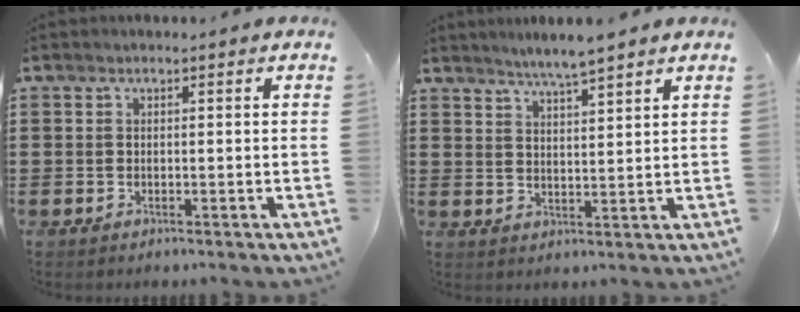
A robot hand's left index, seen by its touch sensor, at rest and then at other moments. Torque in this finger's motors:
{"motor_torque": [0.26, 0.07, 0.33, 0.06]}